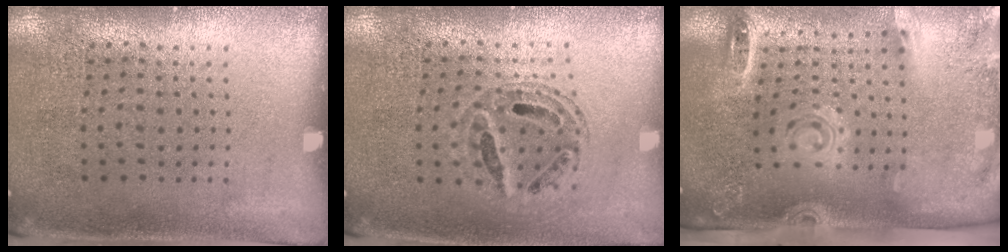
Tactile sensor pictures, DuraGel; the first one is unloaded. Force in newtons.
{"total": 0.6, "press": 0.6, "slide": 0.2}
{"total": 2.8, "press": 1.9, "slide": 2.0}